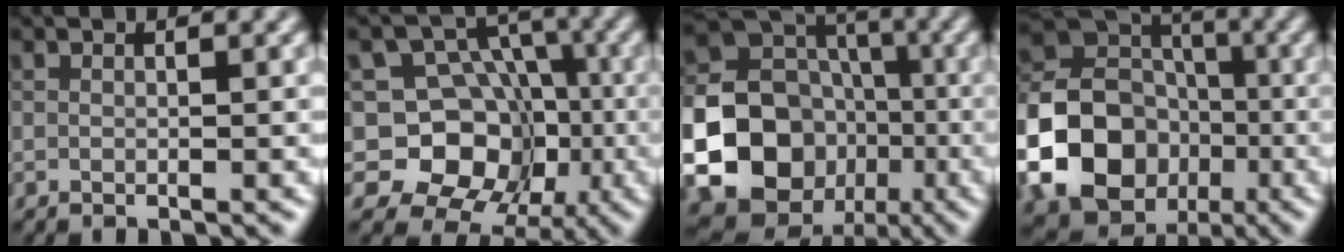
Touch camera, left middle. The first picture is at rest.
{"total": 9.3, "force": [-1.5, 8.1, 4.3], "torque": [-0.043, 0.008, -0.061]}
{"total": 24.1, "force": [-6.7, 21.8, 8.0], "torque": [-0.188, -0.041, -0.144]}
{"total": 18.4, "force": [-5.8, 15.8, 7.4], "torque": [-0.159, -0.039, -0.126]}